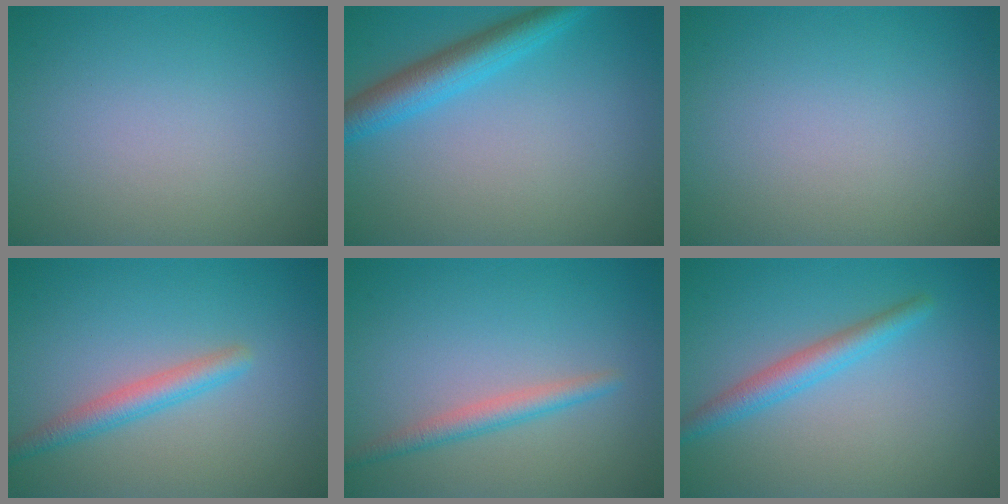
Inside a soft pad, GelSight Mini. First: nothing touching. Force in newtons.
{"total": 4.2, "press": 4.2, "slide": 0.1}
{"total": 0.0}
{"total": 2.5, "press": 2.5, "slide": 0.1}
{"total": 2.1, "press": 2.1, "slide": 0.1}
{"total": 2.7, "press": 2.7, "slide": 0.1}